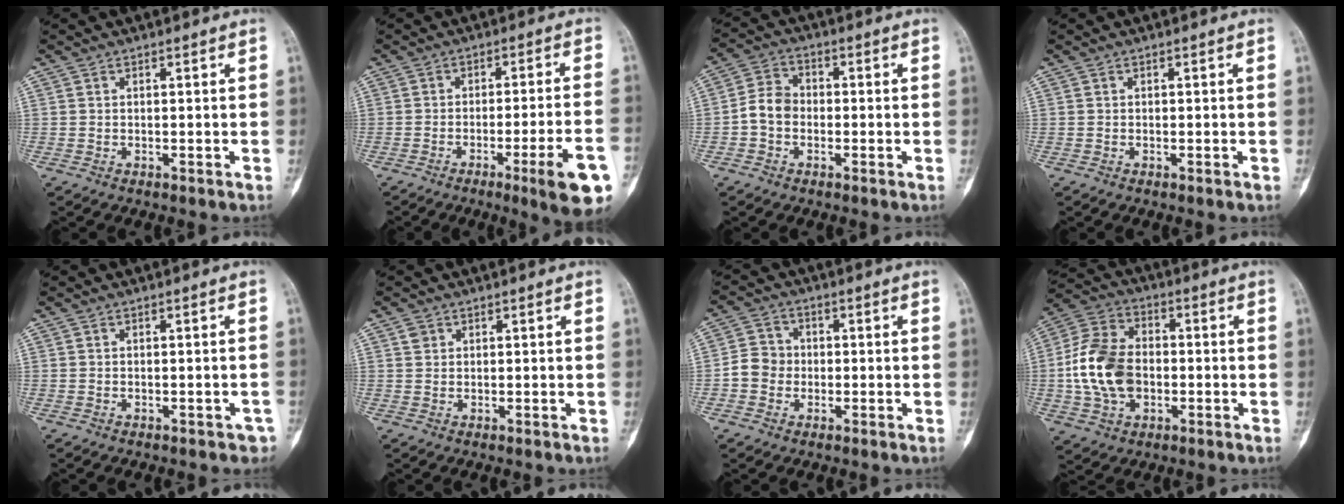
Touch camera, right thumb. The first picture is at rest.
{"total": 11.7, "force": [-5.4, 0.9, 10.3], "torque": [-0.141, 0.011, -0.071]}
{"total": 5.7, "force": [-1.3, 4.5, 3.2], "torque": [-0.048, 0.020, -0.036]}
{"total": 0.0}
{"total": 2.6, "force": [-1.9, 1.4, 1.1], "torque": [-0.003, 0.012, -0.018]}
{"total": 1.4, "force": [0.7, 1.1, 0.4], "torque": [0.001, 0.000, 0.011]}
{"total": 5.2, "force": [-0.9, 4.8, 1.9], "torque": [-0.015, 0.015, -0.028]}
{"total": 14.3, "force": [-1.5, 9.9, 10.2], "torque": [-0.189, 0.023, -0.030]}